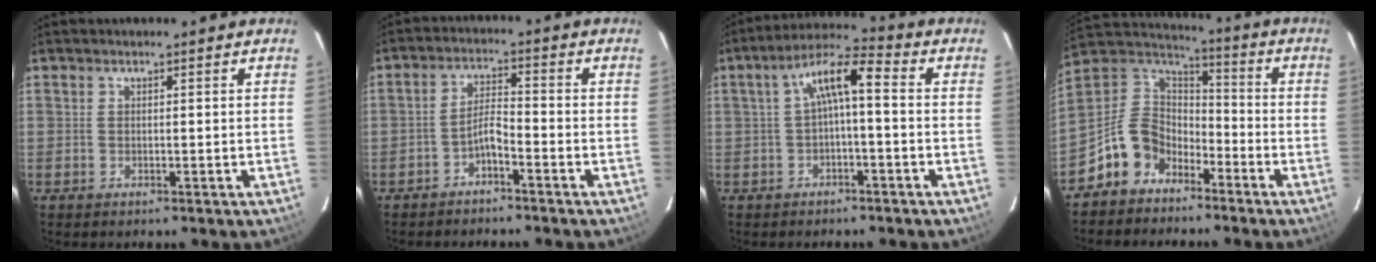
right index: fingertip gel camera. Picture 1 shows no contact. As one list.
[{"total": 3.6, "force": [-2.6, 0.7, 2.4], "torque": [-0.054, 0.014, -0.047]}, {"total": 7.0, "force": [-0.4, 1.9, 6.7], "torque": [-0.137, 0.026, -0.008]}, {"total": 12.1, "force": [-7.8, 8.3, 4.2], "torque": [-0.108, 0.037, -0.147]}]